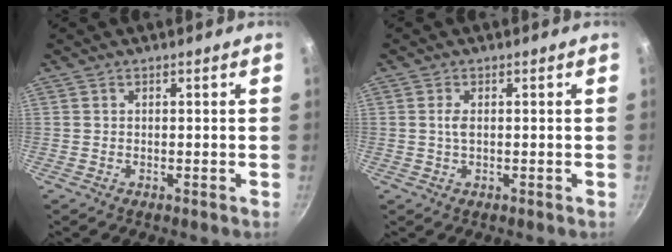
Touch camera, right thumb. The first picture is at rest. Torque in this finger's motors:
{"motor_torque": [0.40, 0.23, 0.35, -0.16, -0.02]}